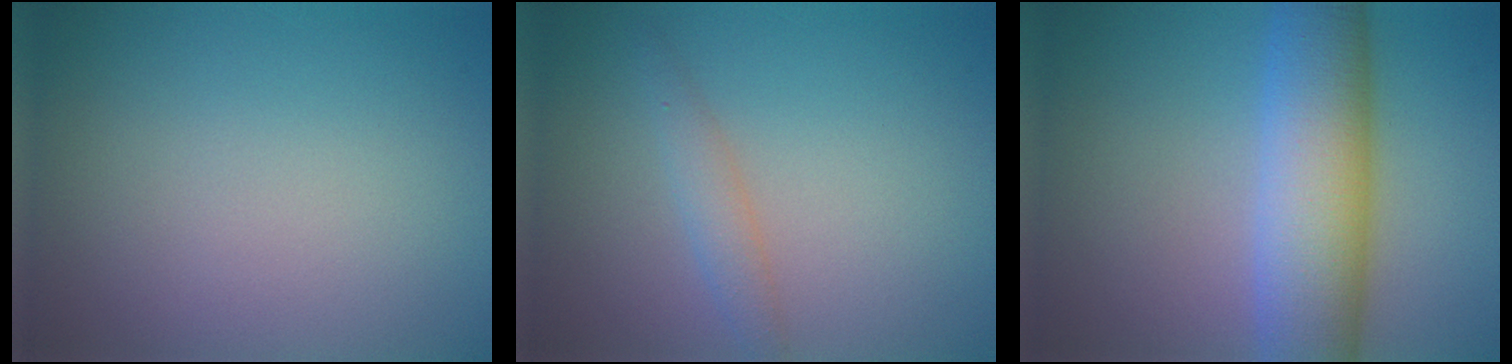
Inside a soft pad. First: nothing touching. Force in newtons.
{"total": 1.6, "press": 1.6, "slide": 0.0}
{"total": 9.0, "press": 9.0, "slide": 0.2}